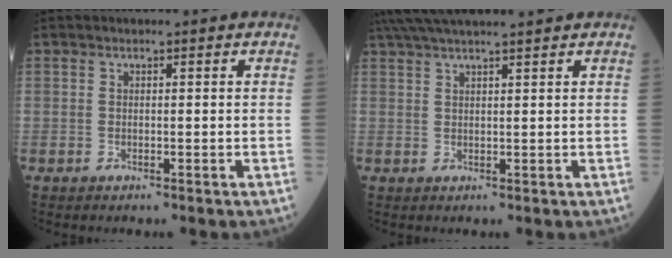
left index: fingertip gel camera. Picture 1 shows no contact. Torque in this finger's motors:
{"motor_torque": [0.42, -0.38, -0.01, 0.05]}